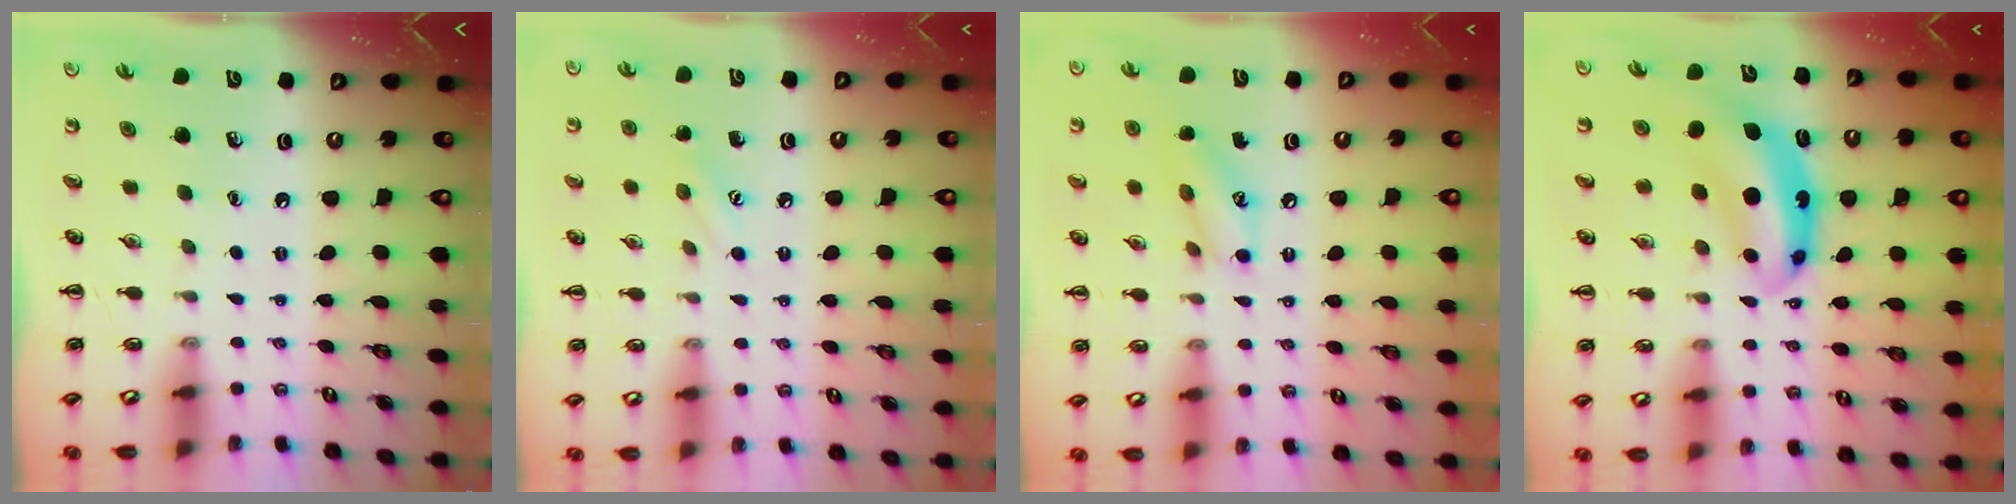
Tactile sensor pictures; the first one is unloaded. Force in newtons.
{"total": 6.7, "press": 6.5, "slide": 1.6}
{"total": 10.3, "press": 10.1, "slide": 1.7}
{"total": 7.9, "press": 7.6, "slide": 1.8}